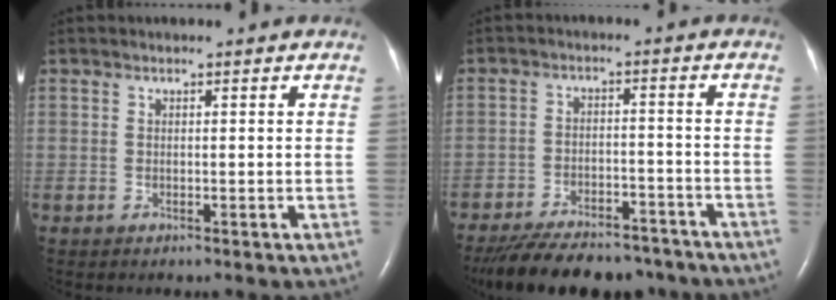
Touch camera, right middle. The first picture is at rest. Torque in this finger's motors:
{"motor_torque": [1.07, -1.07, 0.29, 0.09]}